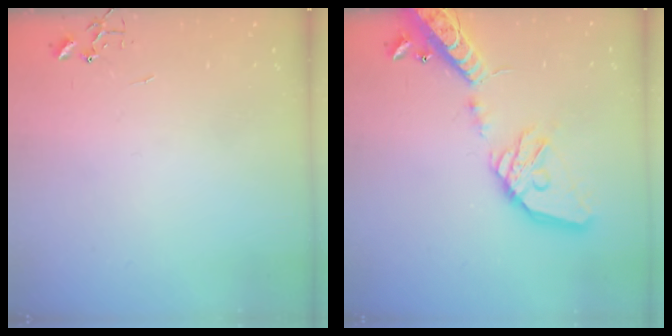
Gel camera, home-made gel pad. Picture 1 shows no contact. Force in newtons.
{"total": 21.3, "press": 20.9, "slide": 3.7}